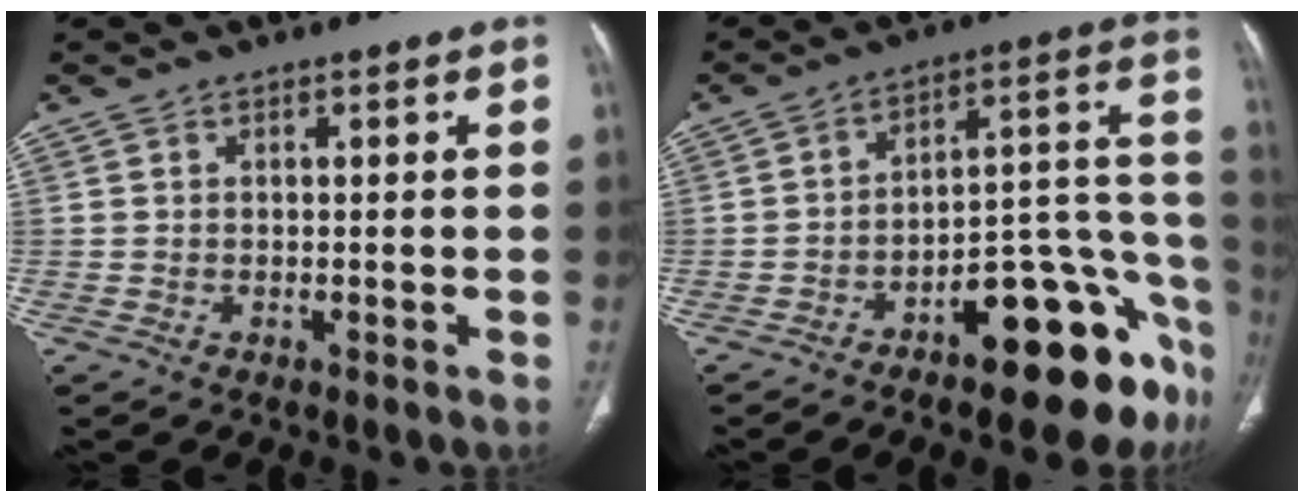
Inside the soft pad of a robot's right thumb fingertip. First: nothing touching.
{"total": 20.4, "force": [-10.8, 7.3, 15.7], "torque": [-0.120, 0.098, -0.148]}